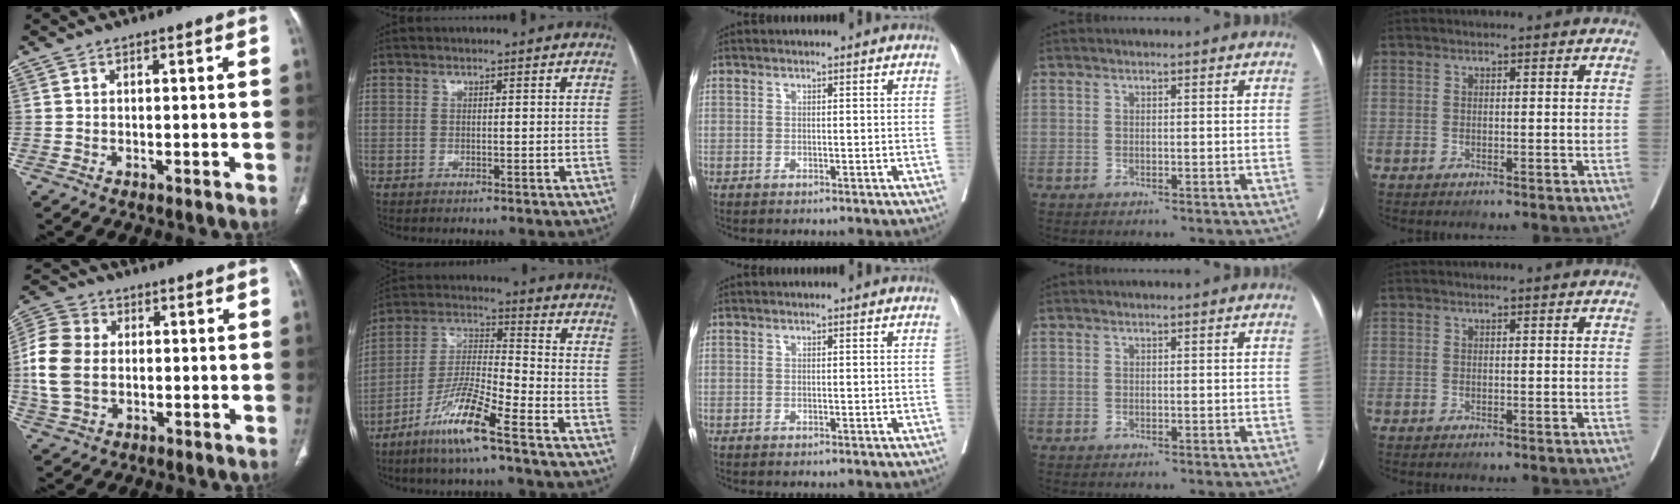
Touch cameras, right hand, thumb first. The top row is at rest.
{"thumb": {"total": 11.5, "force": [-0.3, 8.5, 7.8], "torque": [-0.167, 0.013, -0.010]}, "index": {"total": 11.6, "force": [-7.3, 0.2, 9.0], "torque": [-0.181, -0.024, -0.149]}}